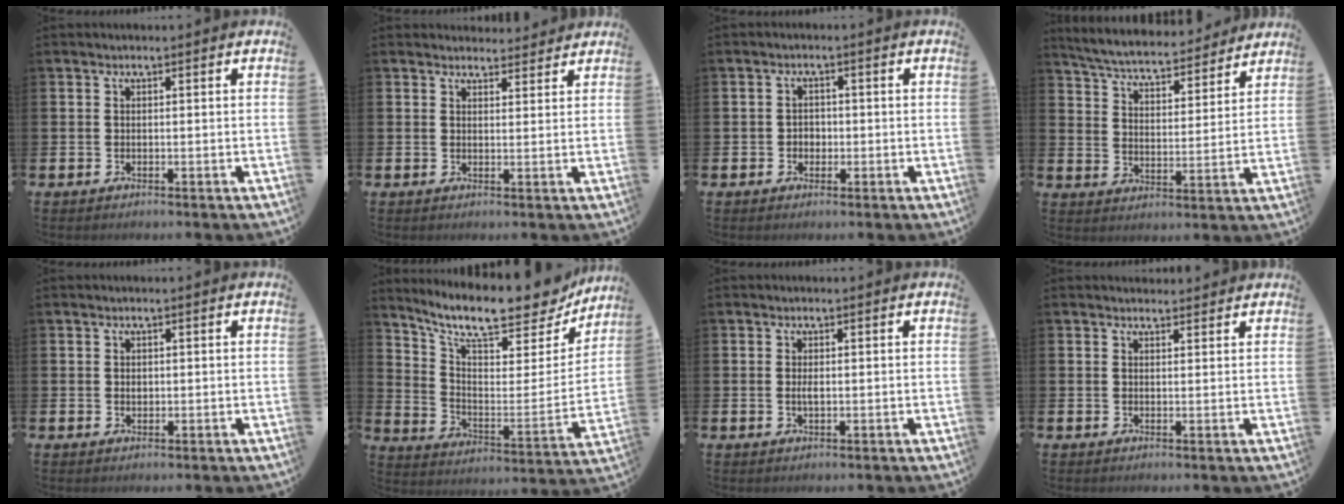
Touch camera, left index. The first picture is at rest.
{"total": 2.6, "force": [2.6, 0.6, -0.1], "torque": [0.006, -0.016, 0.046]}
{"total": 1.7, "force": [-0.4, 1.6, 0.6], "torque": [-0.005, 0.003, -0.013]}
{"total": 5.8, "force": [5.6, 0.7, 1.2], "torque": [-0.053, -0.042, 0.095]}
{"total": 0.7, "force": [0.2, 0.6, 0.4], "torque": [0.000, 0.001, 0.001]}
{"total": 10.8, "force": [9.4, 2.6, 4.5], "torque": [-0.111, -0.077, 0.158]}
{"total": 1.2, "force": [0.0, 0.4, 1.1], "torque": [-0.021, 0.002, -0.002]}
{"total": 1.7, "force": [1.6, 0.4, -0.1], "torque": [0.007, -0.006, 0.028]}